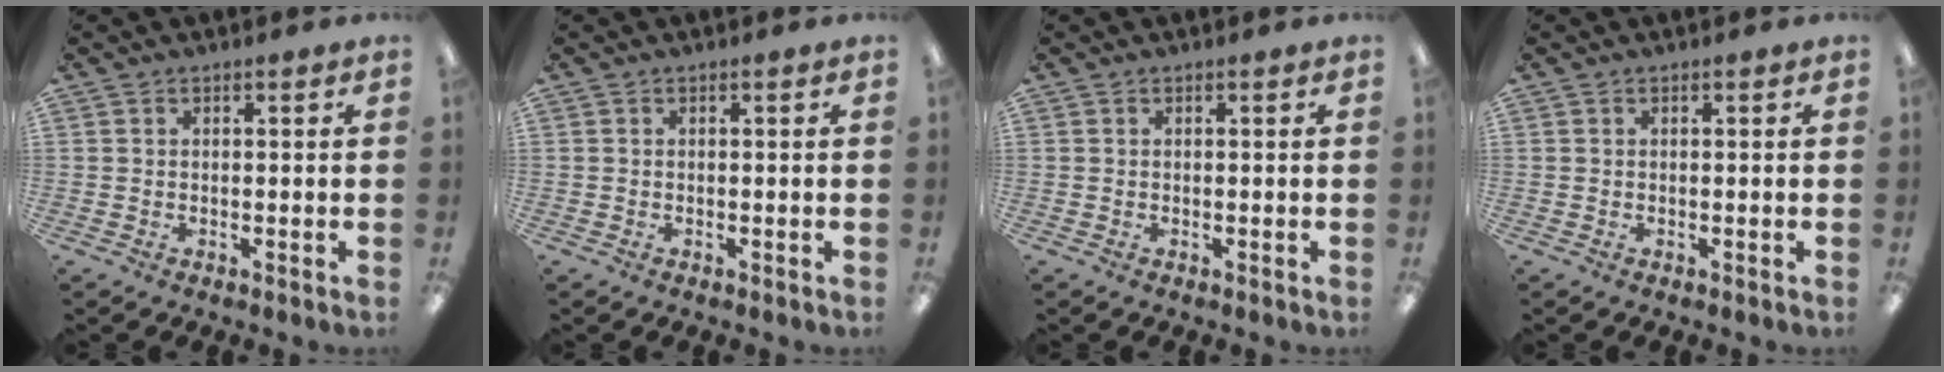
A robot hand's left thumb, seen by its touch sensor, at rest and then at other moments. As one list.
[{"total": 0.0}, {"total": 0.0}, {"total": 0.0}]